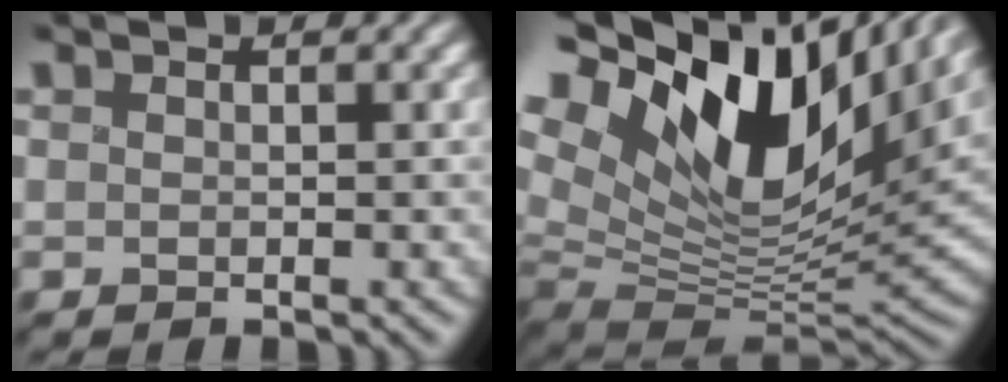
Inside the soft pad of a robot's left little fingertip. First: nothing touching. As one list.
[{"total": 17.3, "force": [7.9, 8.9, 12.6], "torque": [-0.225, 0.030, 0.130]}]